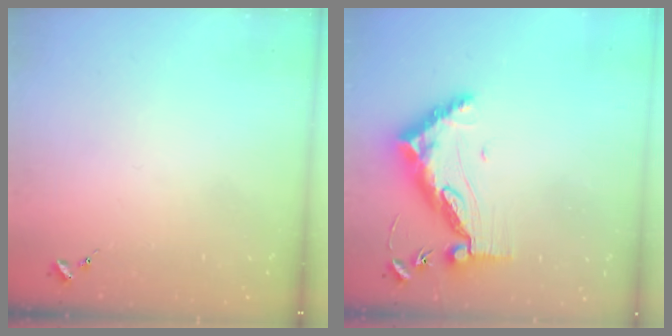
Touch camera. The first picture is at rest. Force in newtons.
{"total": 13.4, "press": 13.3, "slide": 1.4}